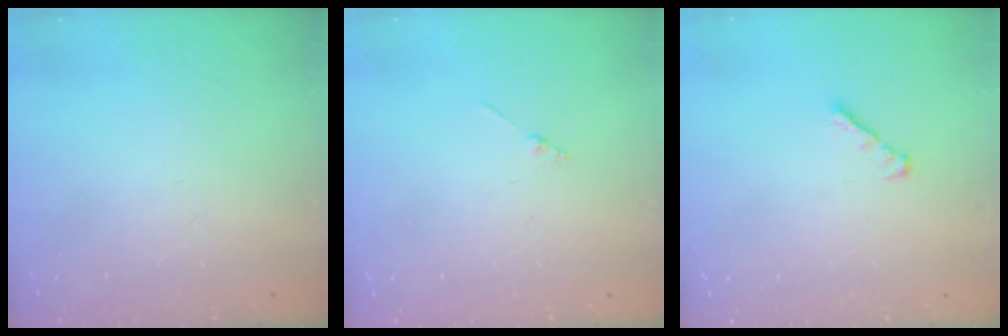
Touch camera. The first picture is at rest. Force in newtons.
{"total": 0.8, "press": 0.8, "slide": 0.2}
{"total": 2.5, "press": 2.4, "slide": 0.6}